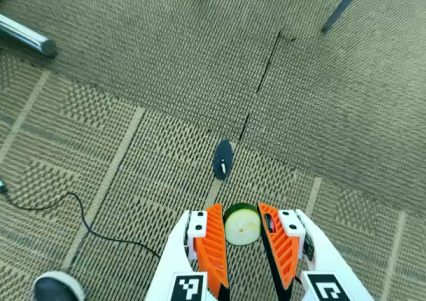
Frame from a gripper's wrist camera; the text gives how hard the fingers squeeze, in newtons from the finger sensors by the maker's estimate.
{"total": 7.0, "left": 6.6, "right": 7.3}